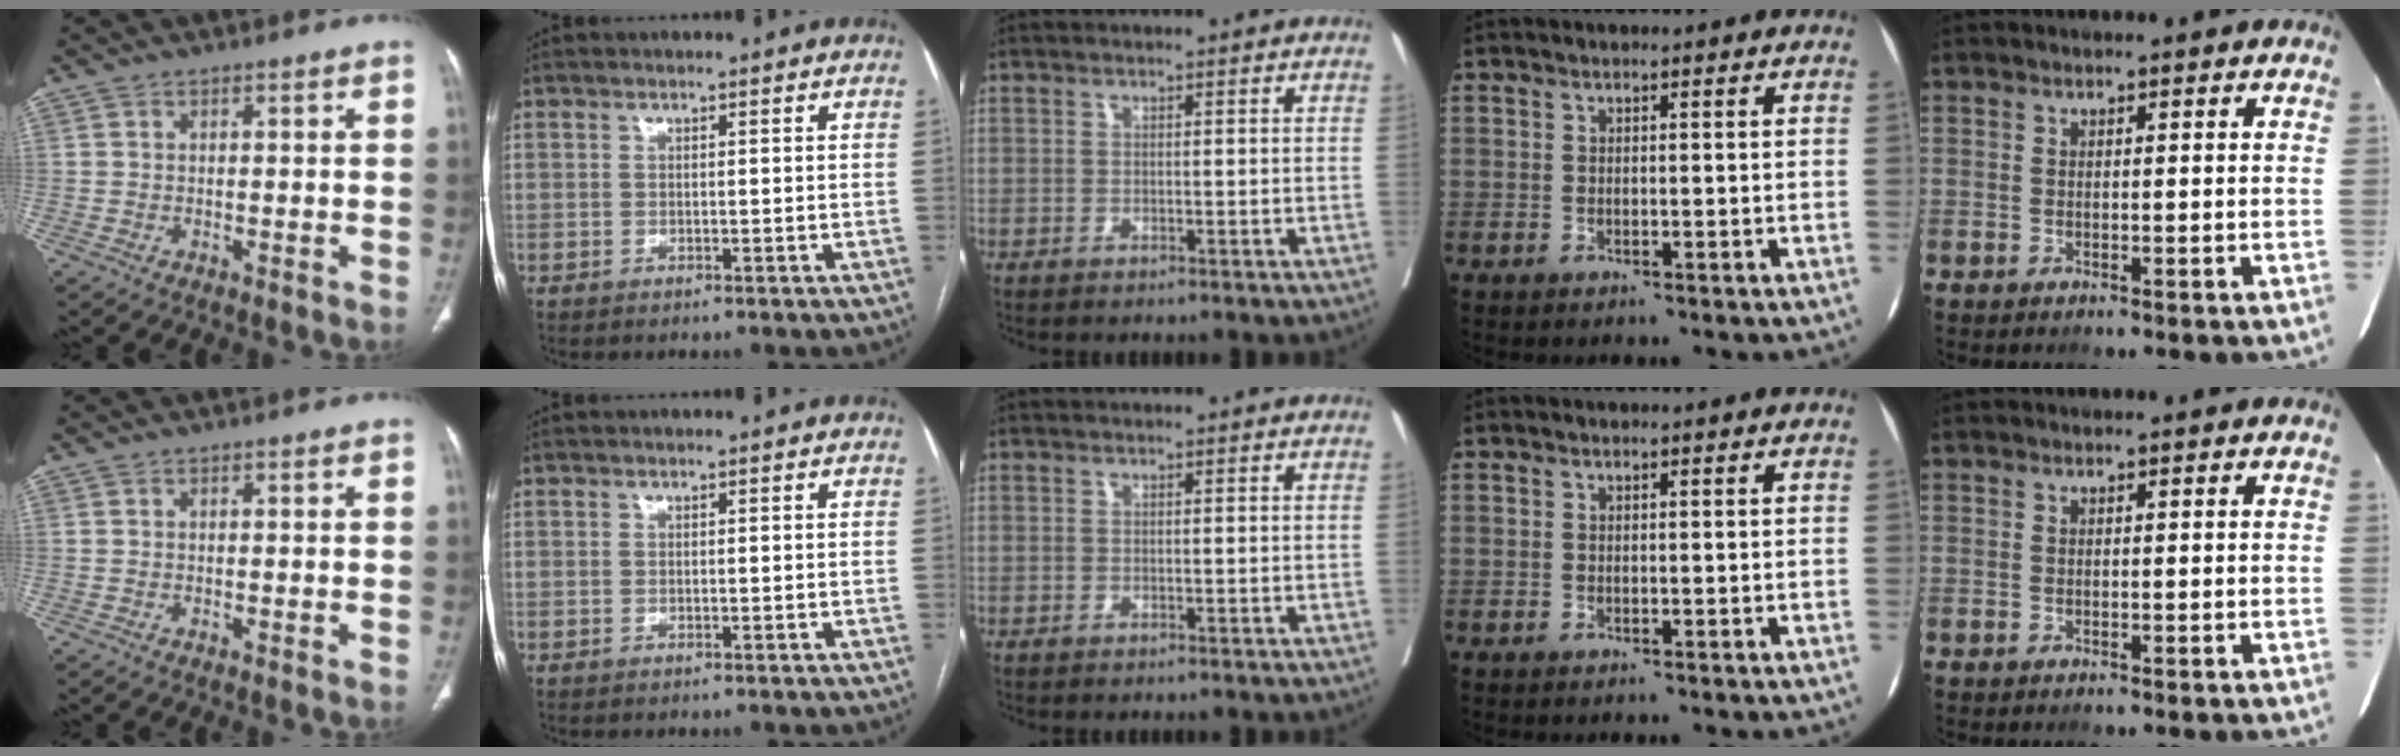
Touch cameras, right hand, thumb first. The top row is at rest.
{}